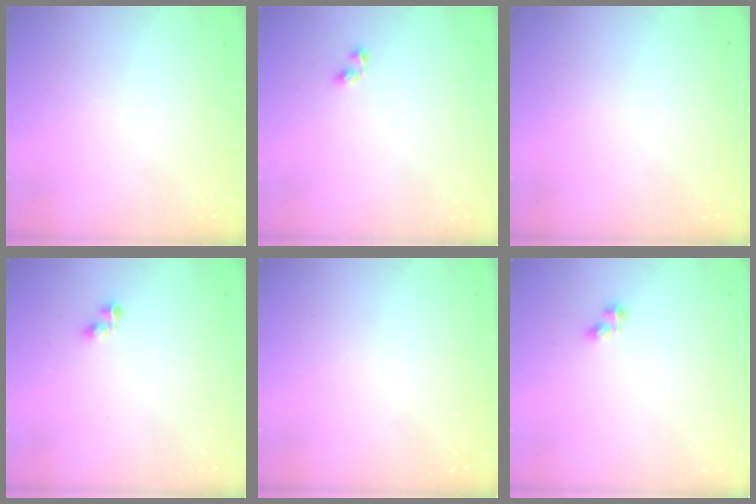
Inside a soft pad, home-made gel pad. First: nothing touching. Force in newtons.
{"total": 3.4, "press": 3.4, "slide": 0.5}
{"total": 0.0}
{"total": 2.5, "press": 2.5, "slide": 0.4}
{"total": 0.0}
{"total": 2.1, "press": 2.1, "slide": 0.3}